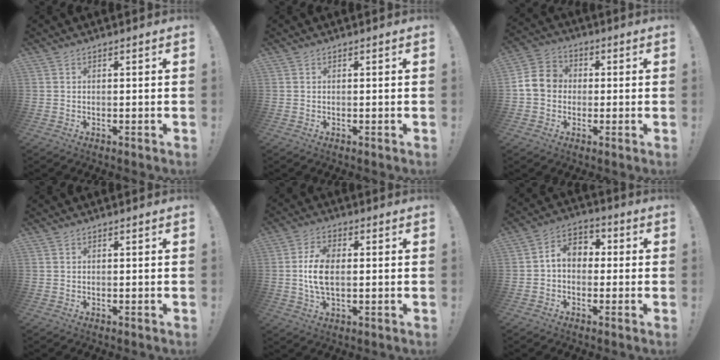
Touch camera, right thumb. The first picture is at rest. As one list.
[{"total": 0.0}, {"total": 9.9, "force": [-0.2, 8.6, 4.8], "torque": [-0.083, 0.020, 0.002]}, {"total": 0.0}, {"total": 9.0, "force": [0.2, 5.1, 7.3], "torque": [-0.136, -0.004, 0.001]}, {"total": 7.6, "force": [0.4, 5.6, 5.1], "torque": [-0.088, 0.019, 0.012]}]